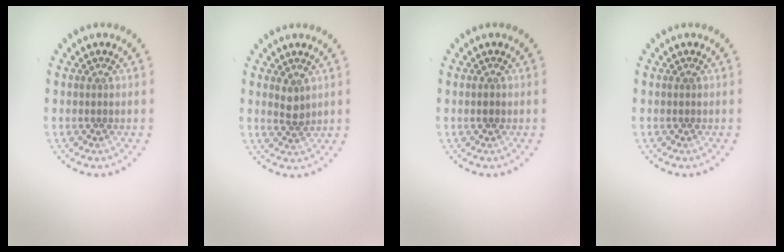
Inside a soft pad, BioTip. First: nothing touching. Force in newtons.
{"total": 1.6, "press": 1.4, "slide": 0.8}
{"total": 0.8, "press": 0.8, "slide": 0.1}
{"total": 0.0}